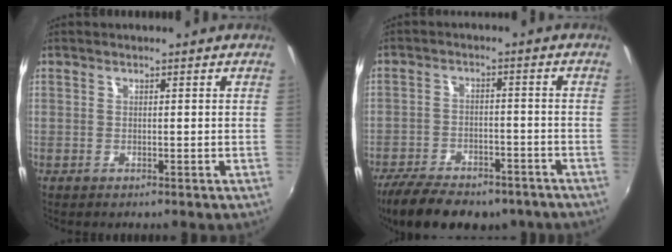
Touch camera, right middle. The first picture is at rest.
{"total": 17.2, "force": [-13.1, 6.8, 8.7], "torque": [-0.186, -0.025, -0.193]}